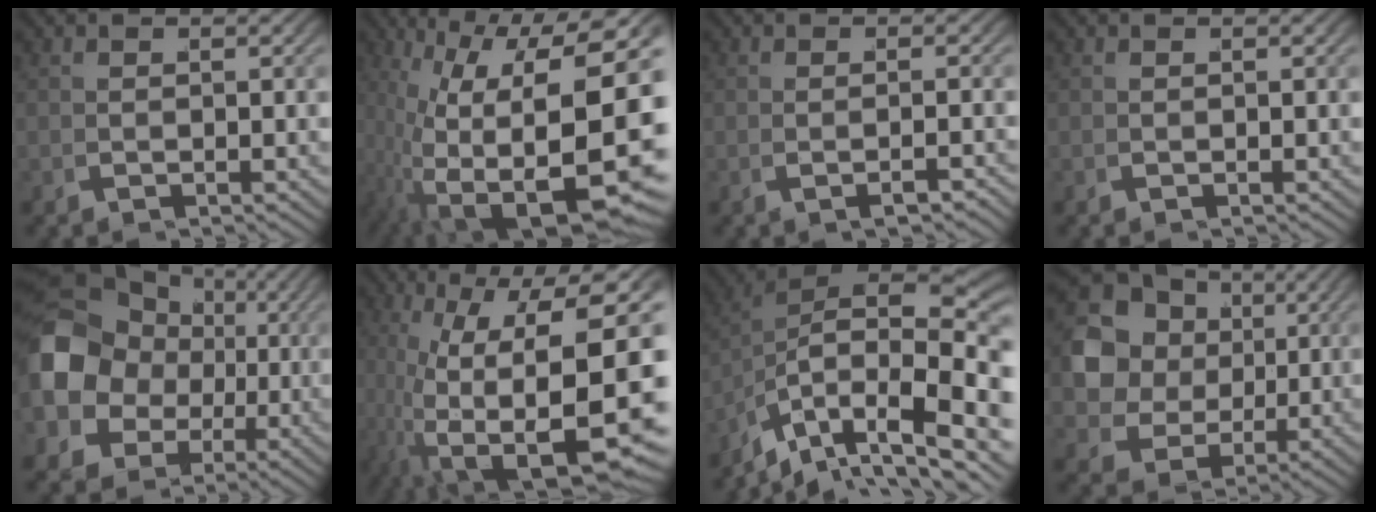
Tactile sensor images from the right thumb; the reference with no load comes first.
{"total": 17.9, "force": [-3.5, 9.4, 14.8], "torque": [-0.229, -0.063, -0.016]}
{"total": 1.1, "force": [-0.5, 0.2, 1.0], "torque": [-0.021, 0.012, -0.012]}
{"total": 0.0}
{"total": 14.4, "force": [0.3, 12.5, 7.2], "torque": [-0.193, -0.051, 0.022]}
{"total": 20.8, "force": [-3.1, 11.2, 17.3], "torque": [-0.303, -0.070, 0.003]}
{"total": 15.8, "force": [-0.6, 9.5, 12.6], "torque": [-0.218, -0.041, 0.005]}
{"total": 12.8, "force": [3.3, 10.3, 6.8], "torque": [-0.160, -0.025, 0.060]}